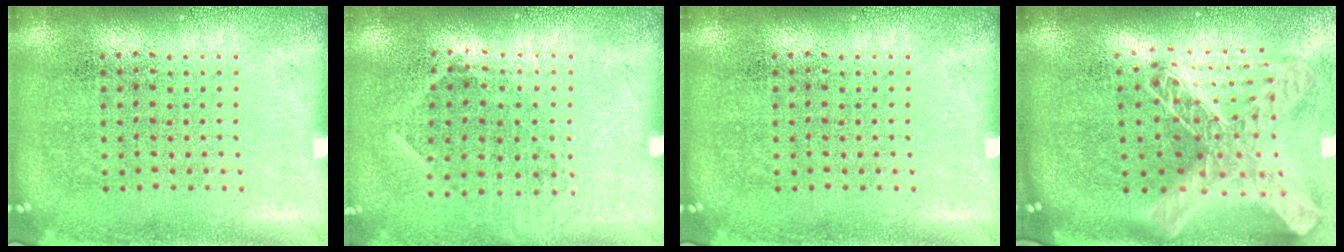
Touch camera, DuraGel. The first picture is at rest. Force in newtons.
{"total": 0.9, "press": 0.8, "slide": 0.5}
{"total": 0.0}
{"total": 2.8, "press": 2.0, "slide": 2.0}